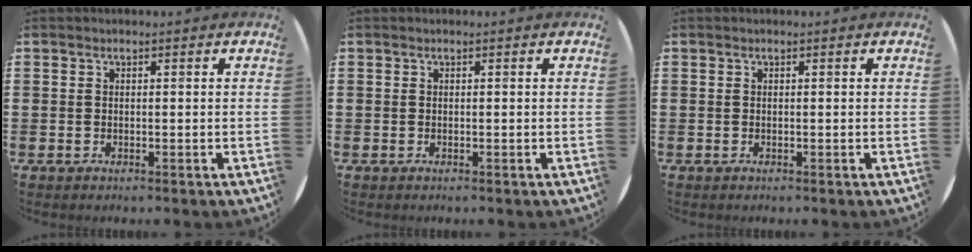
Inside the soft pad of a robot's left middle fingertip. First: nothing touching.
{"total": 0.0}
{"total": 0.0}